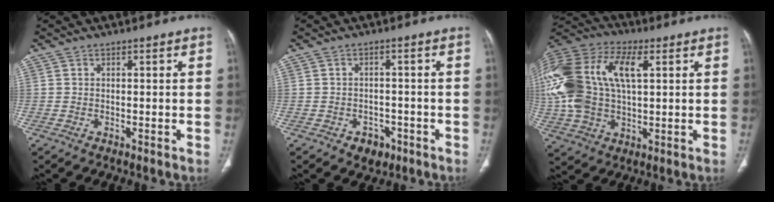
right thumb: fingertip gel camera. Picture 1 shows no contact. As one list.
[{"total": 4.1, "force": [-2.2, 3.1, 1.6], "torque": [-0.004, 0.016, -0.022]}, {"total": 25.1, "force": [5.8, 14.0, 20.0], "torque": [-0.464, 0.027, 0.105]}]